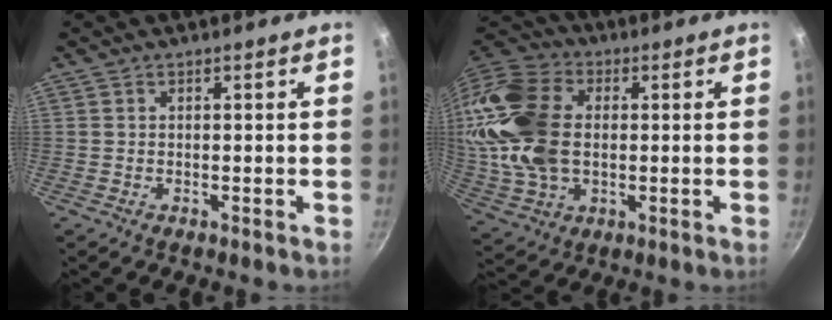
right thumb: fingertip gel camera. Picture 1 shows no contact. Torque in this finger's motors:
{"motor_torque": [2.51, 2.50, 0.73, -0.27, 0.40]}